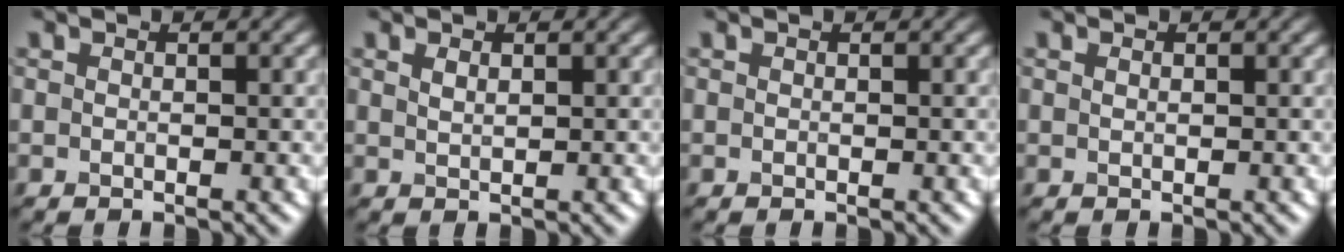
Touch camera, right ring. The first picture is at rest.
{"total": 0.9, "force": [0.6, 0.4, 0.6], "torque": [-0.015, -0.001, 0.013]}
{"total": 0.0}
{"total": 0.0}